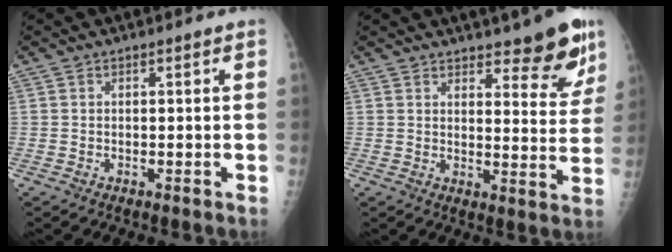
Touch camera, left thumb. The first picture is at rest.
{"total": 10.3, "force": [7.3, 3.2, 6.5], "torque": [-0.046, -0.050, 0.095]}